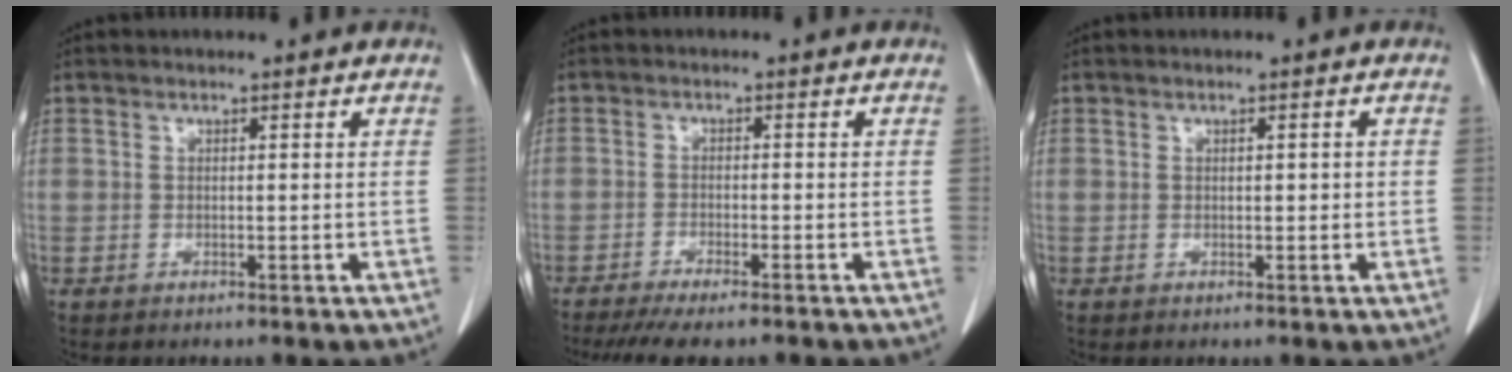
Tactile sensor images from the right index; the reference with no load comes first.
{"total": 9.4, "force": [-7.9, 1.1, 4.9], "torque": [-0.066, -0.014, -0.118]}
{"total": 1.8, "force": [0.2, 0.8, 1.6], "torque": [-0.019, 0.001, 0.002]}